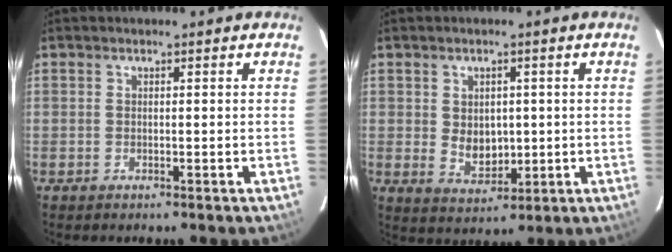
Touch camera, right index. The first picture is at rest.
{"total": 6.1, "force": [0.2, 4.6, 4.0], "torque": [-0.068, -0.003, 0.016]}